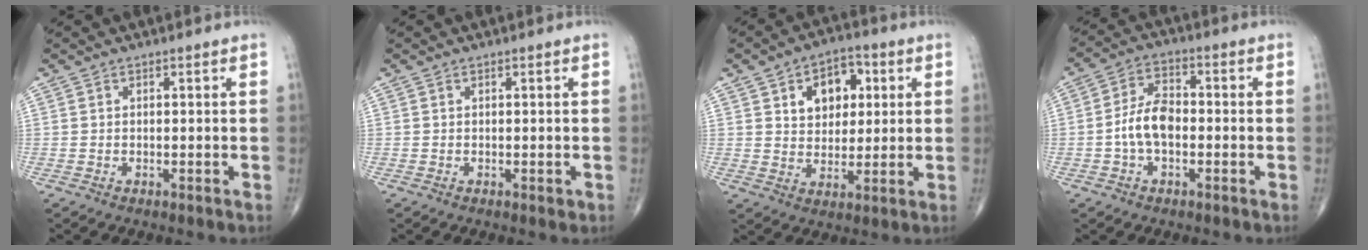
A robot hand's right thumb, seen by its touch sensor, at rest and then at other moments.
{"total": 0.6, "force": [-0.1, 0.3, 0.5], "torque": [-0.002, -0.001, 0.000]}
{"total": 10.1, "force": [3.3, 7.1, 6.4], "torque": [-0.055, -0.005, 0.052]}
{"total": 7.6, "force": [-1.4, 4.4, 6.0], "torque": [-0.111, 0.025, -0.034]}